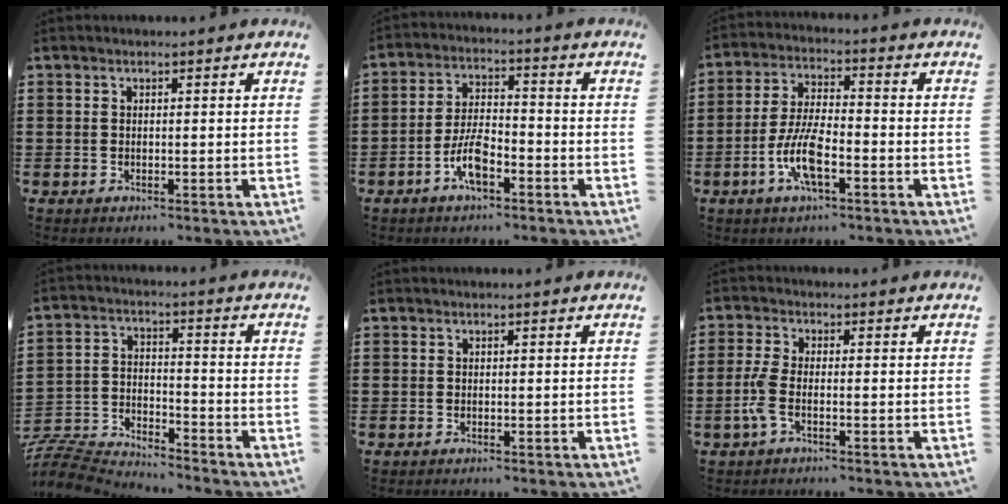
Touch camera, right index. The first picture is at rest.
{"total": 6.5, "force": [-3.3, 2.6, 5.0], "torque": [-0.114, 0.001, -0.066]}
{"total": 8.1, "force": [-3.1, 2.6, 6.9], "torque": [-0.160, -0.011, -0.063]}
{"total": 7.2, "force": [-7.1, 1.1, 0.6], "torque": [-0.038, 0.005, -0.151]}
{"total": 0.0}
{"total": 3.4, "force": [-1.3, 0.9, 3.0], "torque": [-0.081, -0.008, -0.031]}